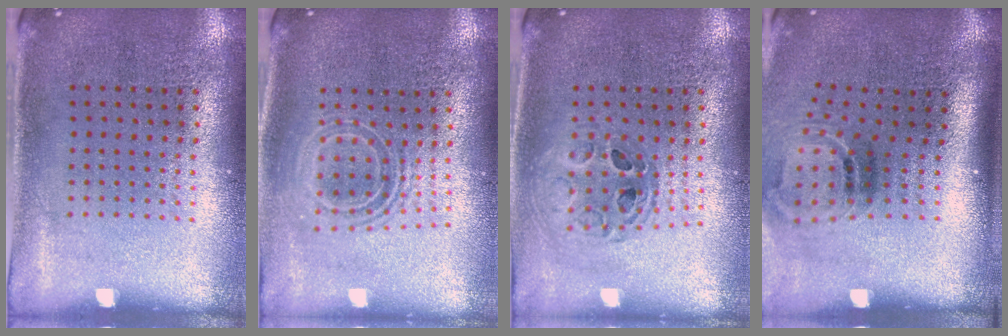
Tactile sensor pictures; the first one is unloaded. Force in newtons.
{"total": 1.6, "press": 1.3, "slide": 0.9}
{"total": 0.7, "press": 0.7, "slide": 0.1}
{"total": 1.9, "press": 1.1, "slide": 1.5}